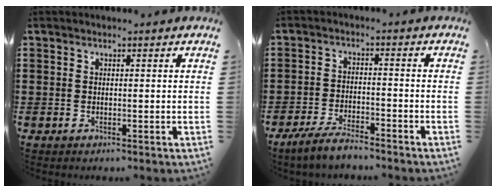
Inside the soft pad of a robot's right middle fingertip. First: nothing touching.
{"total": 4.4, "force": [-3.9, 0.8, 1.9], "torque": [-0.046, -0.001, -0.078]}